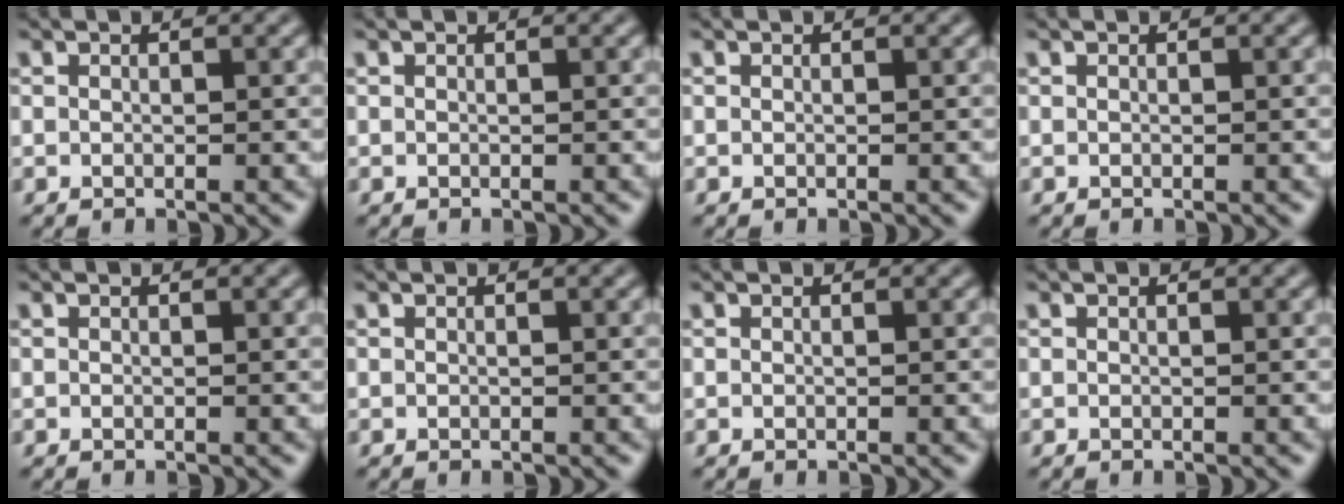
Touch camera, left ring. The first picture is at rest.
{"total": 0.0}
{"total": 0.0}
{"total": 0.0}
{"total": 0.0}
{"total": 0.0}
{"total": 0.0}
{"total": 0.0}